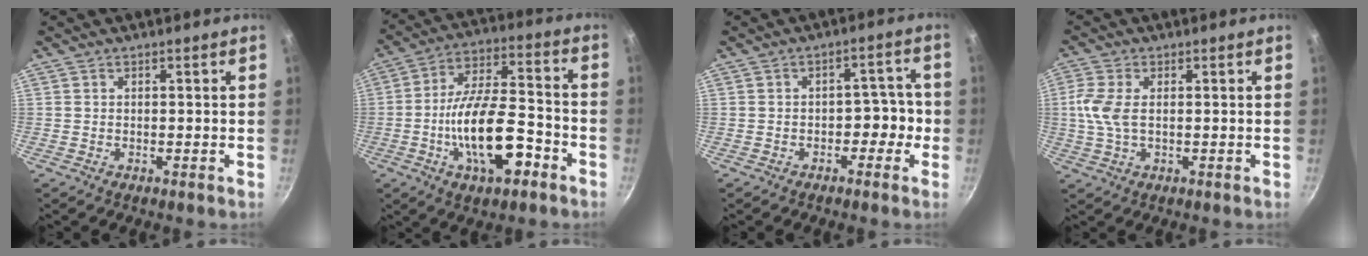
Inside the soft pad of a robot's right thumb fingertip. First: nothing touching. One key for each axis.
{"total": 17.0, "fx": -6.3, "fy": 7.2, "fz": 14.1, "tx": -0.224, "ty": 0.044, "tz": -0.109}
{"total": 5.0, "fx": -1.7, "fy": 3.4, "fz": 3.3, "tx": 0.005, "ty": 0.035, "tz": -0.026}
{"total": 6.1, "fx": 0.5, "fy": 3.3, "fz": 5.2, "tx": -0.118, "ty": 0.005, "tz": 0.006}